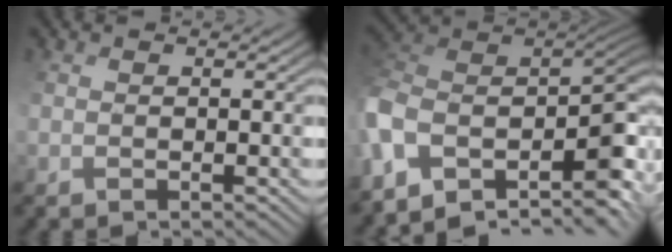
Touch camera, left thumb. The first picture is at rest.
{"total": 10.0, "force": [0.5, 5.2, 8.5], "torque": [-0.196, 0.001, 0.038]}